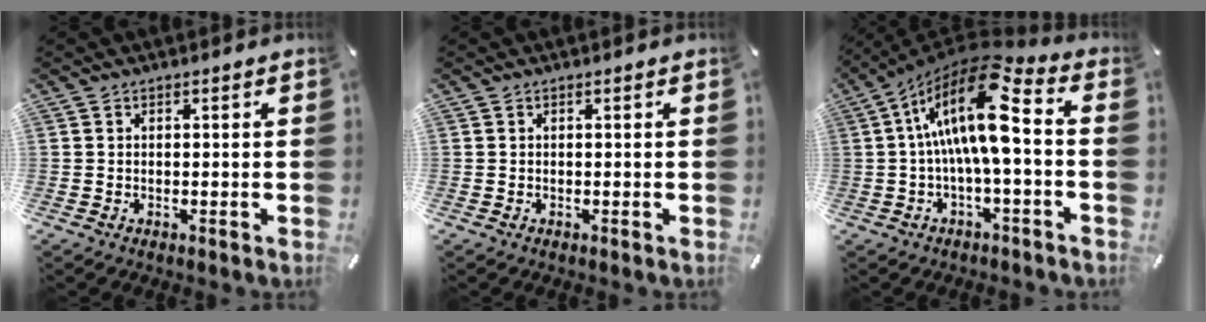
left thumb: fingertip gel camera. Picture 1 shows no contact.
{"total": 0.0}
{"total": 18.2, "force": [1.7, 6.7, 16.8], "torque": [-0.321, -0.010, 0.021]}